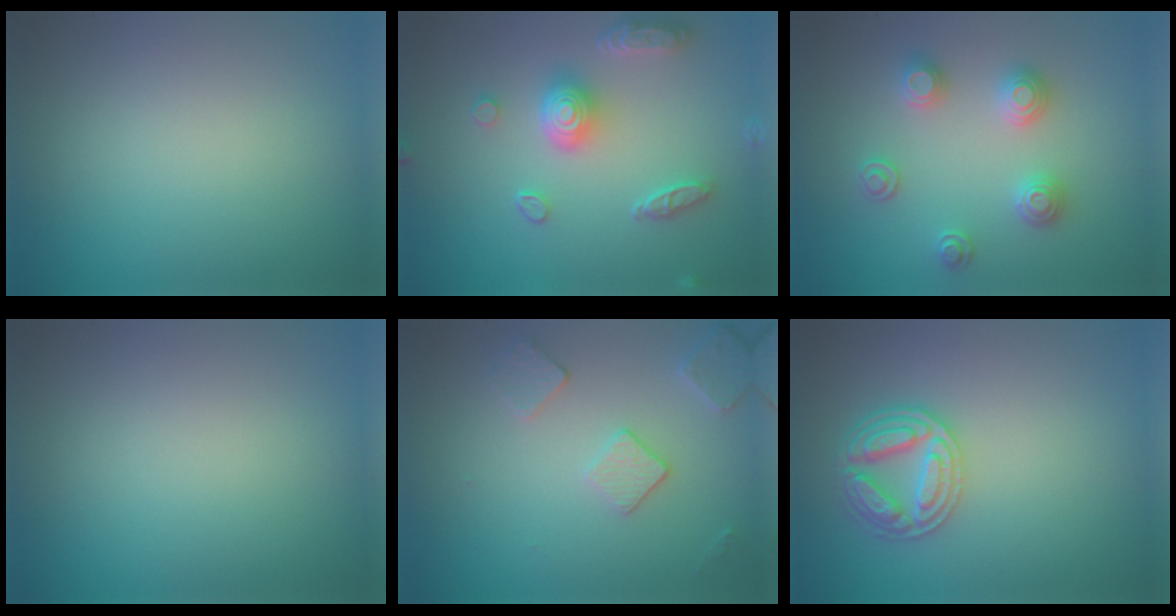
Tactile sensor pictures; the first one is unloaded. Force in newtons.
{"total": 5.0, "press": 4.0, "slide": 3.0}
{"total": 2.9, "press": 2.8, "slide": 0.8}
{"total": 0.0}
{"total": 2.7, "press": 2.7, "slide": 0.7}
{"total": 4.0, "press": 3.8, "slide": 1.3}